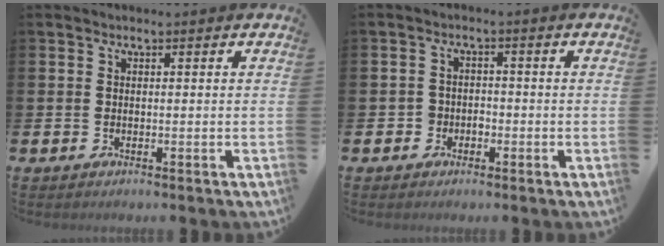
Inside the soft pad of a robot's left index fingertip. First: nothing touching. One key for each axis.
{"total": 2.2, "fx": -1.2, "fy": 1.8, "fz": 0.1, "tx": -0.007, "ty": 0.004, "tz": -0.030}